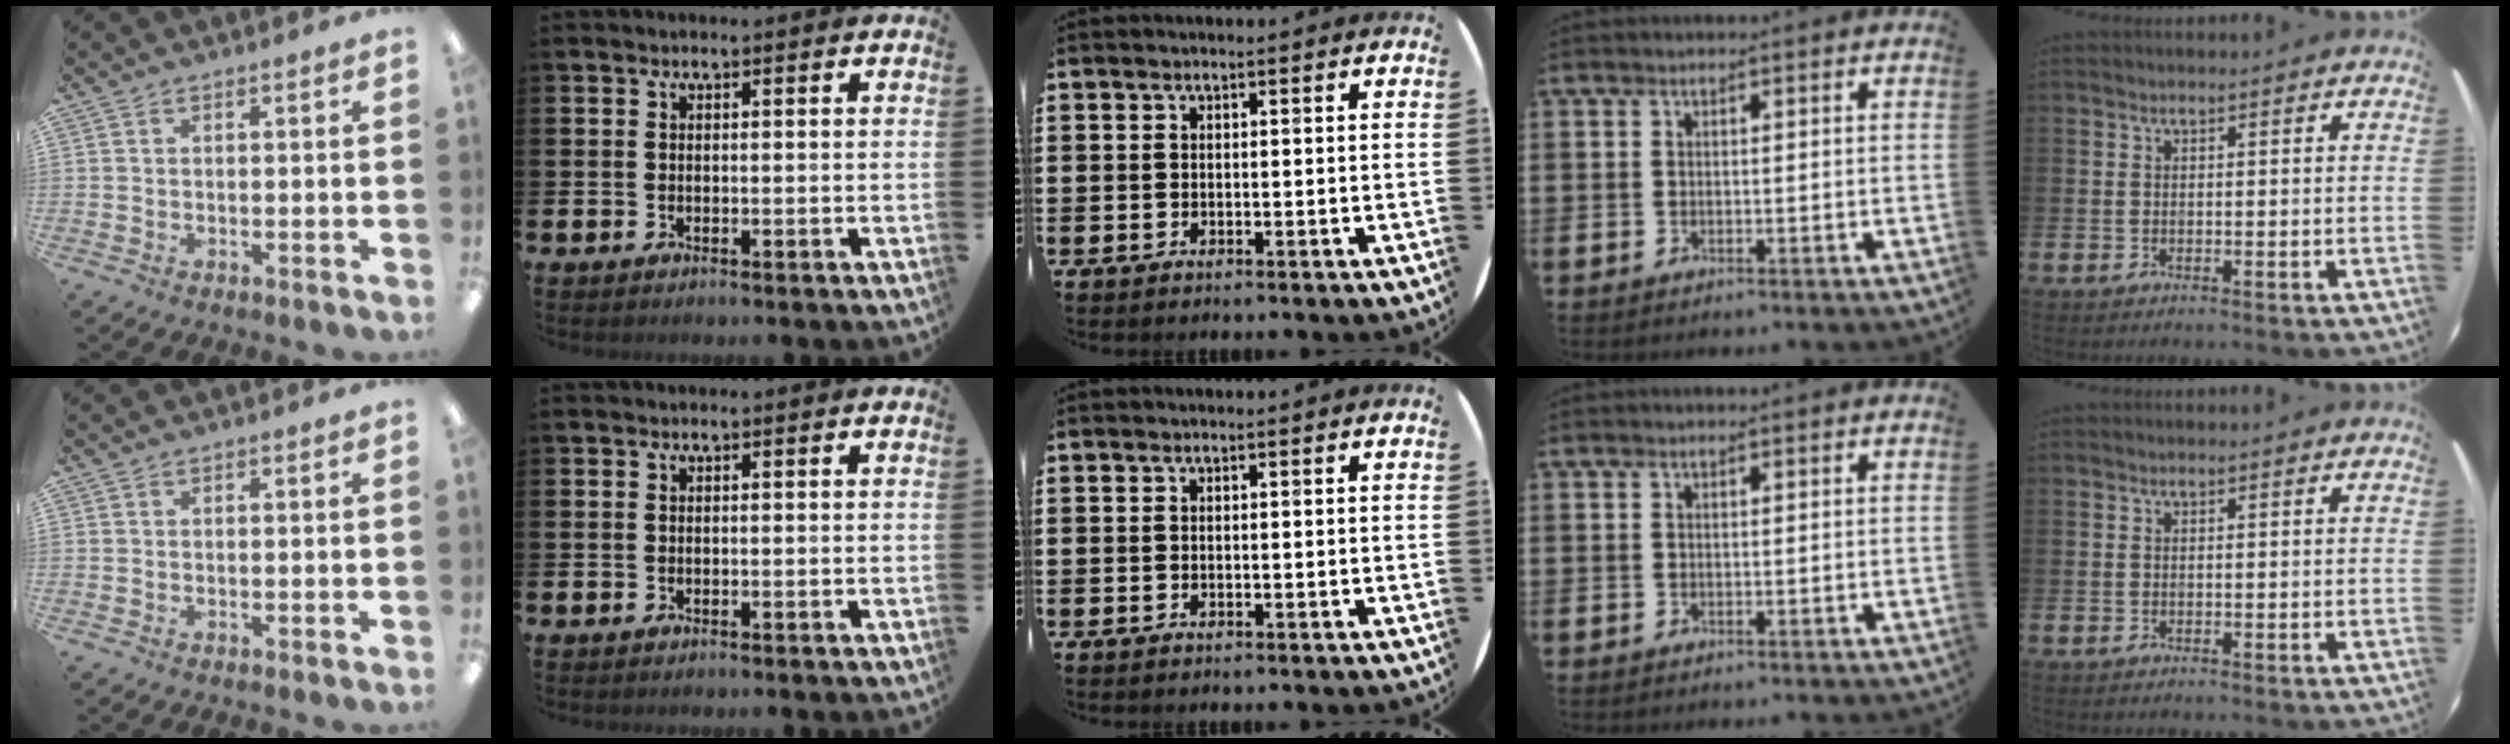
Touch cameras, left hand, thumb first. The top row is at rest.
{}